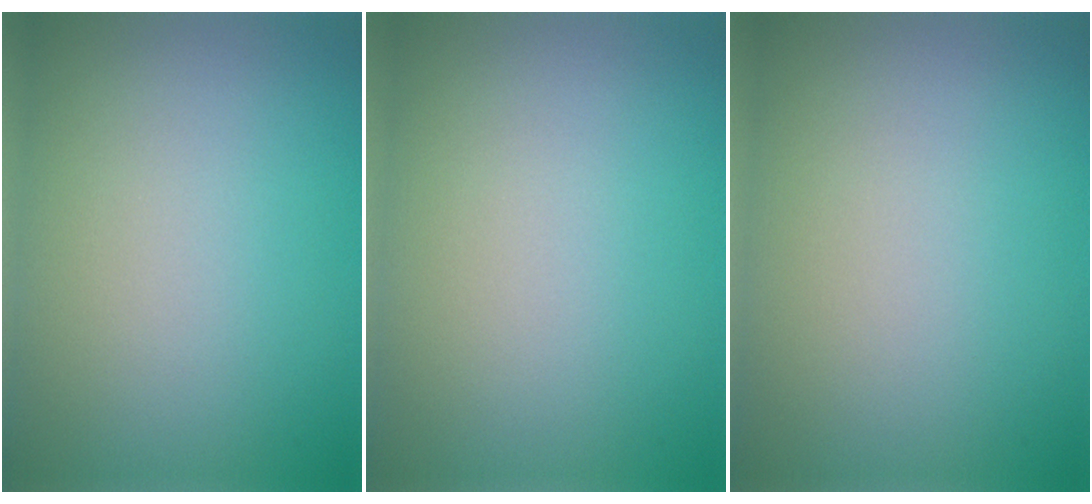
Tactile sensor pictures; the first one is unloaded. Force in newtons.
{"total": 0.0}
{"total": 0.0}